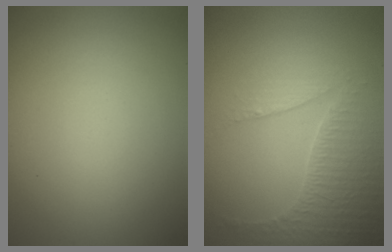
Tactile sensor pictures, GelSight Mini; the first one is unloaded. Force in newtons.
{"total": 4.2, "press": 3.0, "slide": 2.9}